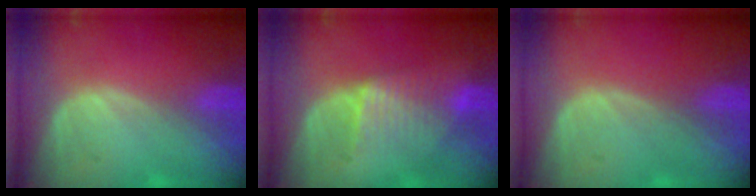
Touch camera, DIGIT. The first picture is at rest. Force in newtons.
{"total": 5.0, "press": 4.9, "slide": 0.4}
{"total": 0.0}